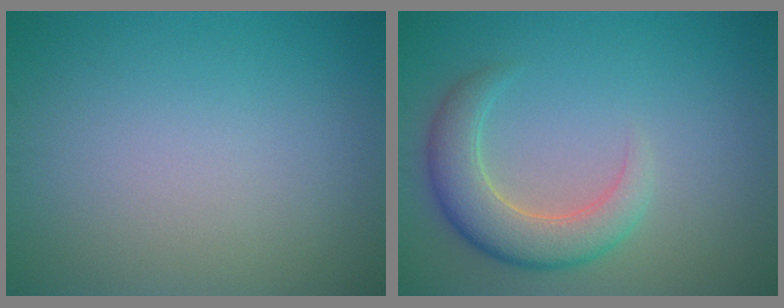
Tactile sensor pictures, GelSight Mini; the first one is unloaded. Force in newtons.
{"total": 4.9, "press": 4.9, "slide": 0.6}